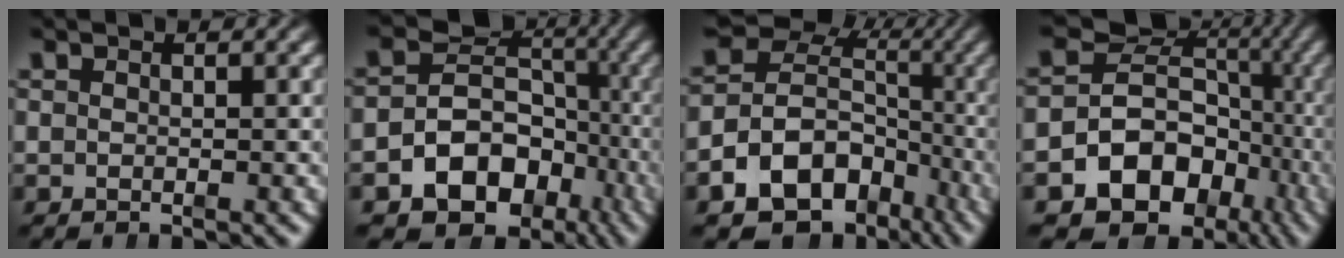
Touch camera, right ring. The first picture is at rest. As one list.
[{"total": 16.6, "force": [-6.3, 13.5, 7.2], "torque": [-0.139, -0.064, -0.093]}, {"total": 16.3, "force": [-5.5, 13.3, 7.7], "torque": [-0.141, -0.061, -0.077]}, {"total": 20.4, "force": [-6.8, 16.7, 9.5], "torque": [-0.201, -0.072, -0.103]}]